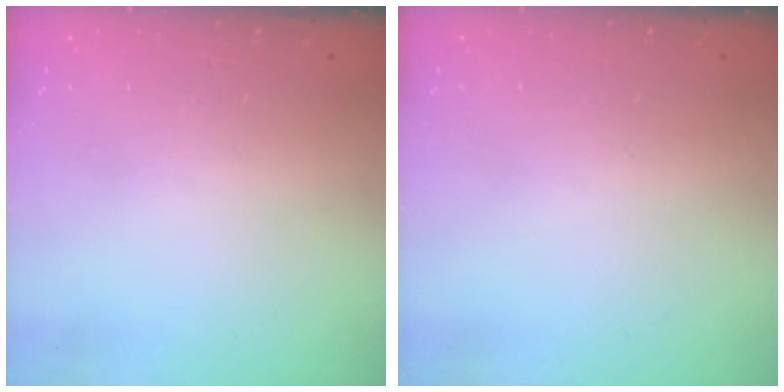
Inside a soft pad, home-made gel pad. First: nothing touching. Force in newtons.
{"total": 0.0}